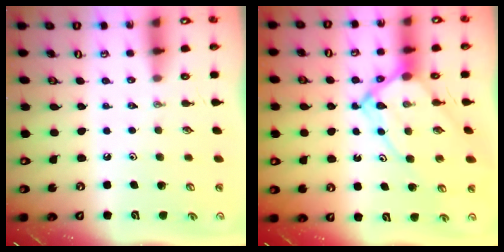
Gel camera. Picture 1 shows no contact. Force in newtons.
{"total": 11.4, "press": 11.4, "slide": 1.1}